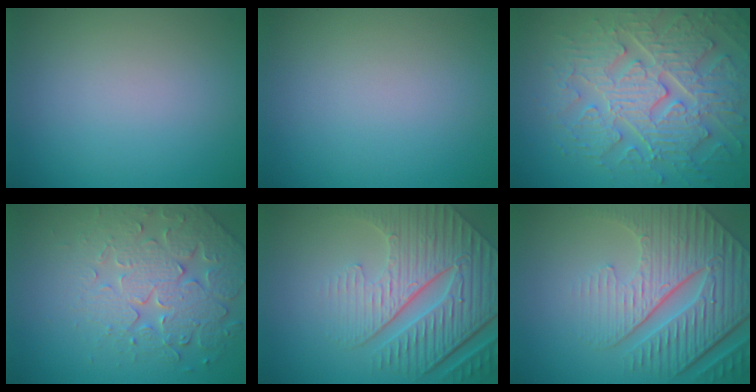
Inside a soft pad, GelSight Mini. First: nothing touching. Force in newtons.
{"total": 0.0}
{"total": 8.0, "press": 6.5, "slide": 4.7}
{"total": 5.0, "press": 4.8, "slide": 1.5}
{"total": 9.0, "press": 6.2, "slide": 6.5}
{"total": 8.6, "press": 6.2, "slide": 5.9}